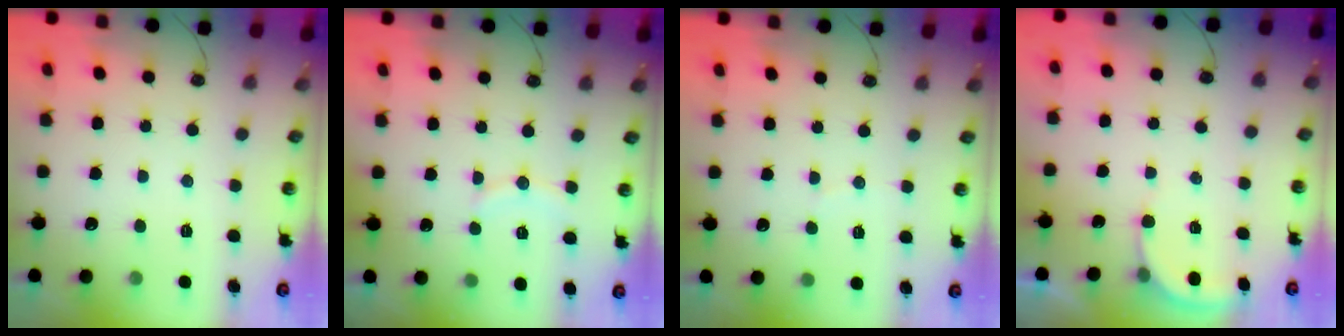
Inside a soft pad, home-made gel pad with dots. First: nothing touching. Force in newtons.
{"total": 6.8, "press": 6.8, "slide": 0.7}
{"total": 2.9, "press": 2.9, "slide": 0.3}
{"total": 3.3, "press": 3.2, "slide": 0.5}